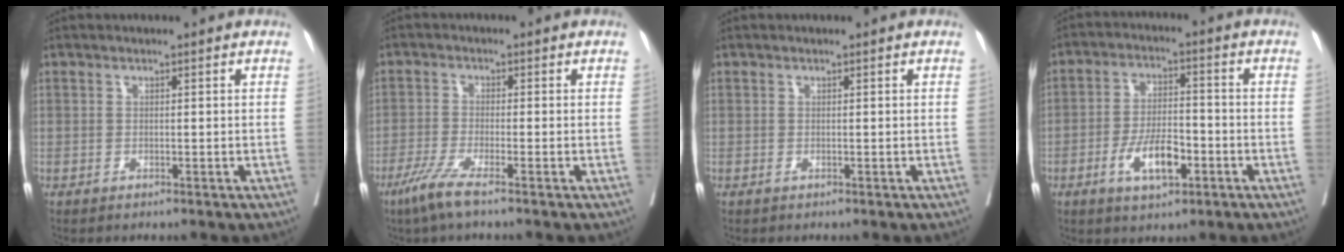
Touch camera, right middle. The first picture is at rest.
{"total": 4.7, "force": [-3.1, -0.2, 3.5], "torque": [-0.073, -0.013, -0.068]}
{"total": 0.0}
{"total": 7.9, "force": [-3.4, 2.9, 6.6], "torque": [-0.121, 0.001, -0.057]}